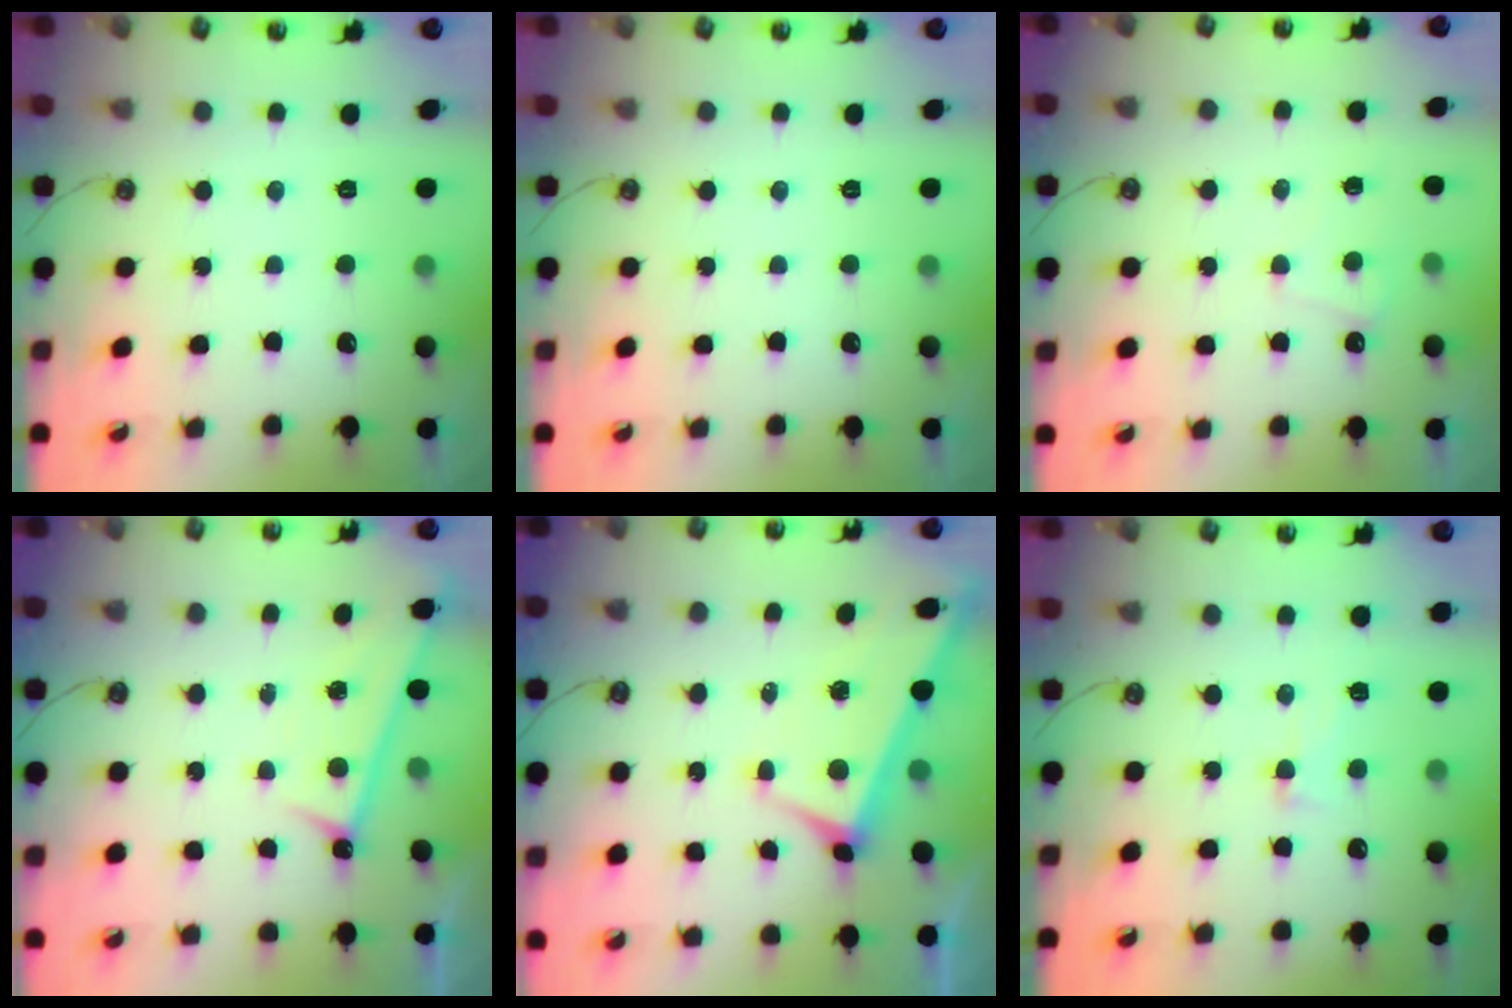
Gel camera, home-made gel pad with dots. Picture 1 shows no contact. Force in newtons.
{"total": 0.0}
{"total": 1.1, "press": 1.0, "slide": 0.4}
{"total": 0.9, "press": 0.0, "slide": 0.9}
{"total": 3.1, "press": 3.0, "slide": 0.8}
{"total": 4.1, "press": 4.0, "slide": 1.1}